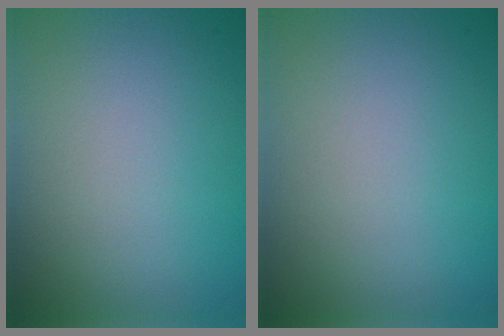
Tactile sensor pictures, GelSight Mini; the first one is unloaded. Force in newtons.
{"total": 0.0}